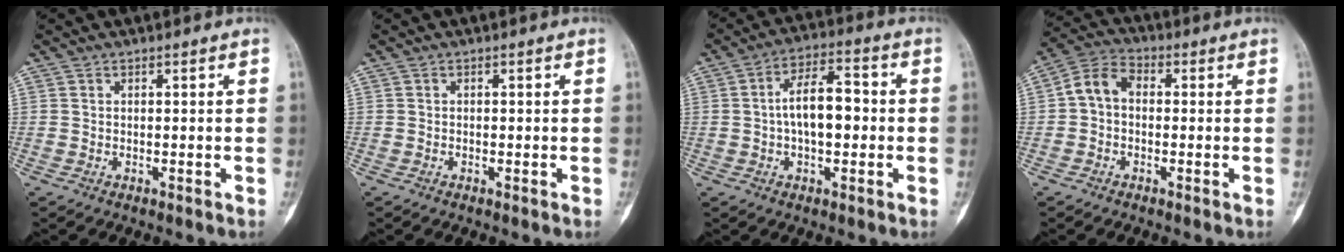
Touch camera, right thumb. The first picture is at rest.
{"total": 0.0}
{"total": 9.9, "force": [-0.2, 4.9, 8.5], "torque": [-0.132, 0.025, -0.009]}
{"total": 6.4, "force": [-0.1, 4.7, 4.4], "torque": [-0.073, 0.022, -0.015]}